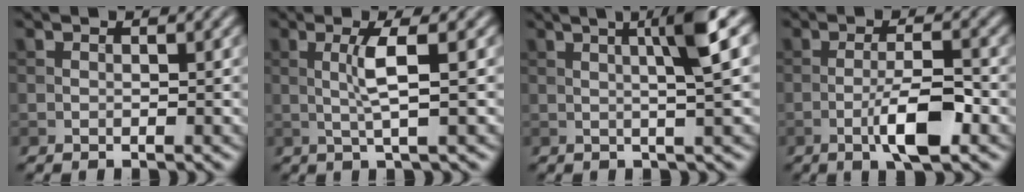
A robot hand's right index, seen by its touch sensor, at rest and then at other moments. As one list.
[{"total": 3.3, "force": [0.3, 0.3, 3.3], "torque": [-0.066, 0.002, 0.006]}, {"total": 5.3, "force": [1.3, 0.6, 5.1], "torque": [-0.073, 0.015, 0.021]}, {"total": 5.3, "force": [-2.1, 1.0, 4.7], "torque": [-0.084, 0.003, -0.039]}]